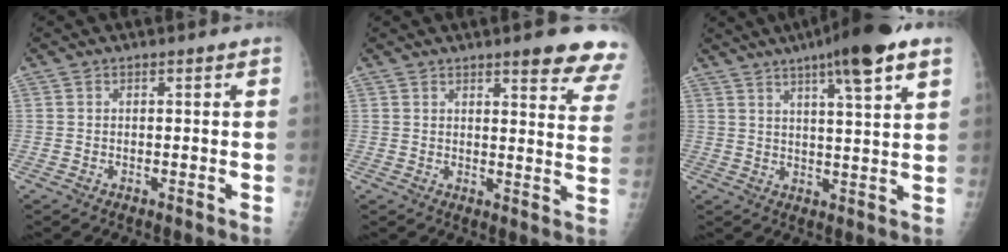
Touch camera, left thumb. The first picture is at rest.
{"total": 12.4, "force": [9.6, 2.6, 7.4], "torque": [-0.051, -0.047, 0.094]}
{"total": 12.7, "force": [7.5, 1.5, 10.2], "torque": [-0.151, -0.016, 0.109]}